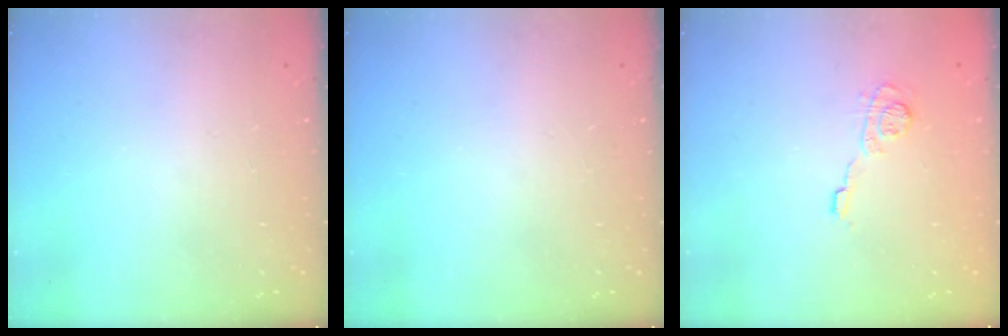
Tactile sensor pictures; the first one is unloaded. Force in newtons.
{"total": 0.0}
{"total": 8.8, "press": 8.7, "slide": 0.9}